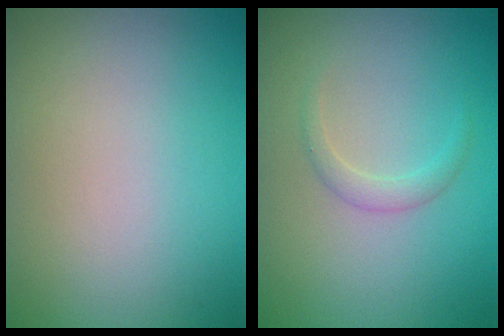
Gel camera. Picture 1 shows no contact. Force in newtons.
{"total": 1.2, "press": 1.2, "slide": 0.0}